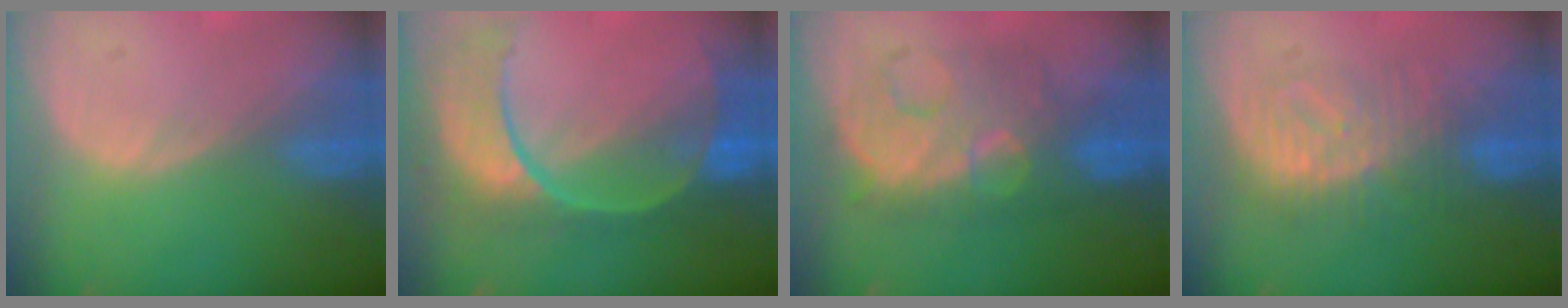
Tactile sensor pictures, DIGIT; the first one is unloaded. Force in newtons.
{"total": 11.2, "press": 9.4, "slide": 6.1}
{"total": 9.4, "press": 9.3, "slide": 0.5}
{"total": 8.2, "press": 7.9, "slide": 2.1}